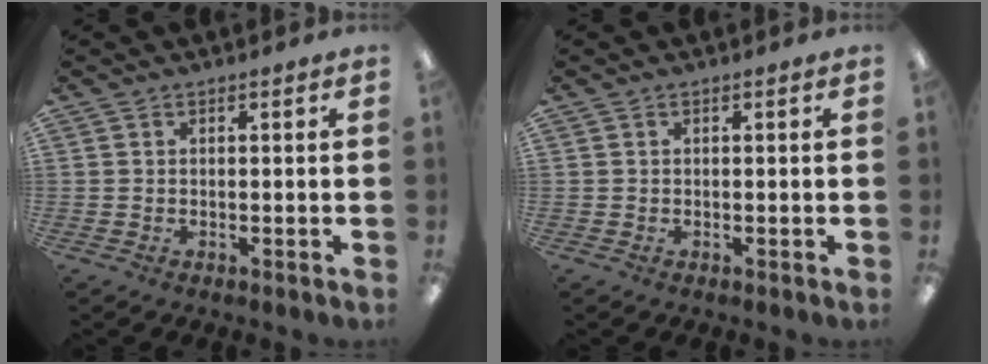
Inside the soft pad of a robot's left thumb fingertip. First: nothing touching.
{"total": 0.0}